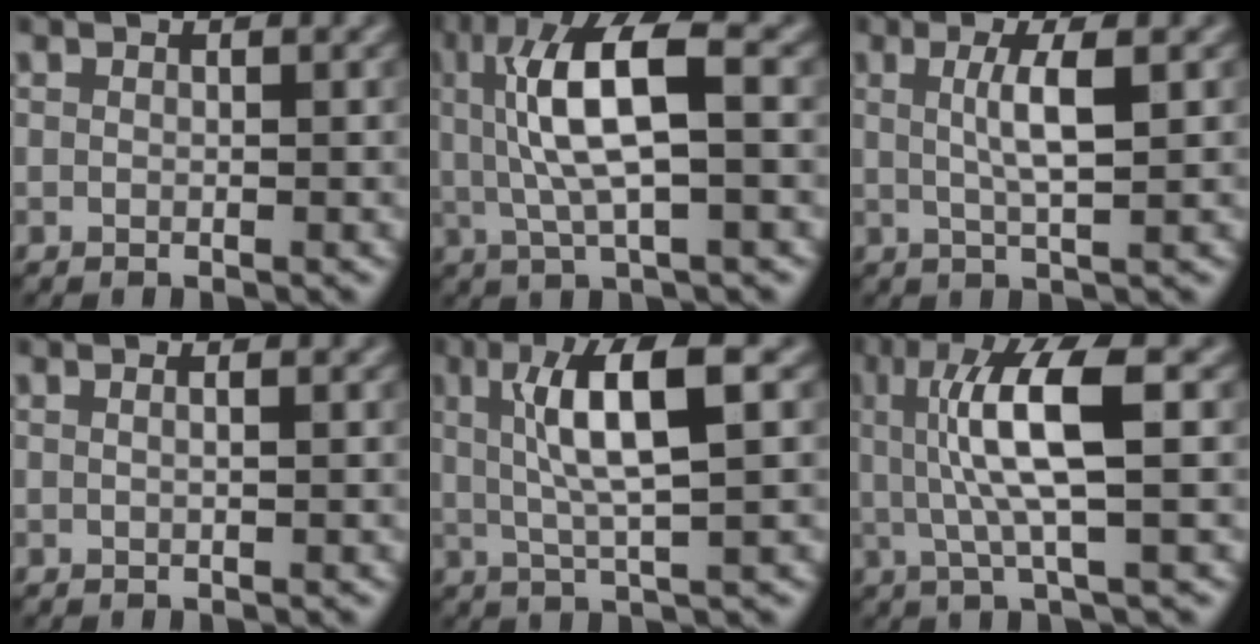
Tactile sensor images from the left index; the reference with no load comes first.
{"total": 7.6, "force": [0.6, 2.0, 7.3], "torque": [-0.145, 0.012, 0.015]}
{"total": 3.4, "force": [0.1, 0.5, 3.3], "torque": [-0.054, 0.003, 0.005]}
{"total": 1.0, "force": [0.0, 0.5, 0.9], "torque": [0.006, 0.001, -0.014]}
{"total": 6.5, "force": [1.1, 1.1, 6.3], "torque": [-0.105, 0.013, 0.024]}
{"total": 6.9, "force": [0.4, 1.2, 6.8], "torque": [-0.126, 0.005, 0.014]}